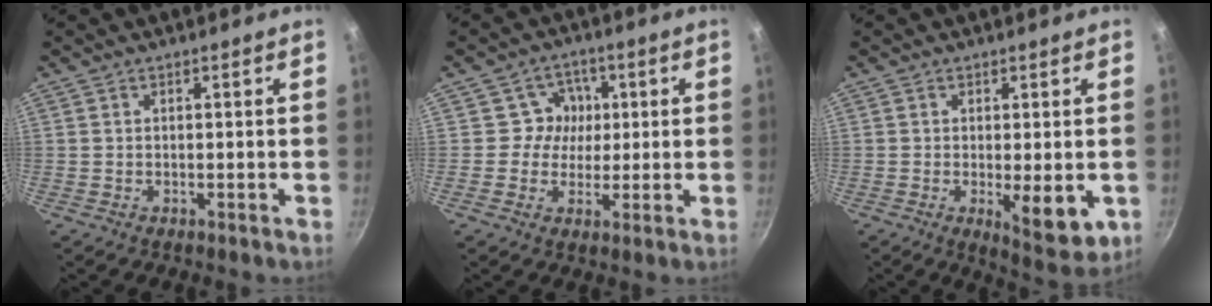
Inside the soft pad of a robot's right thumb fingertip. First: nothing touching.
{"total": 5.9, "force": [0.9, 5.7, 1.2], "torque": [0.029, 0.011, 0.003]}
{"total": 8.1, "force": [-1.8, 2.8, 7.4], "torque": [-0.095, -0.021, -0.020]}